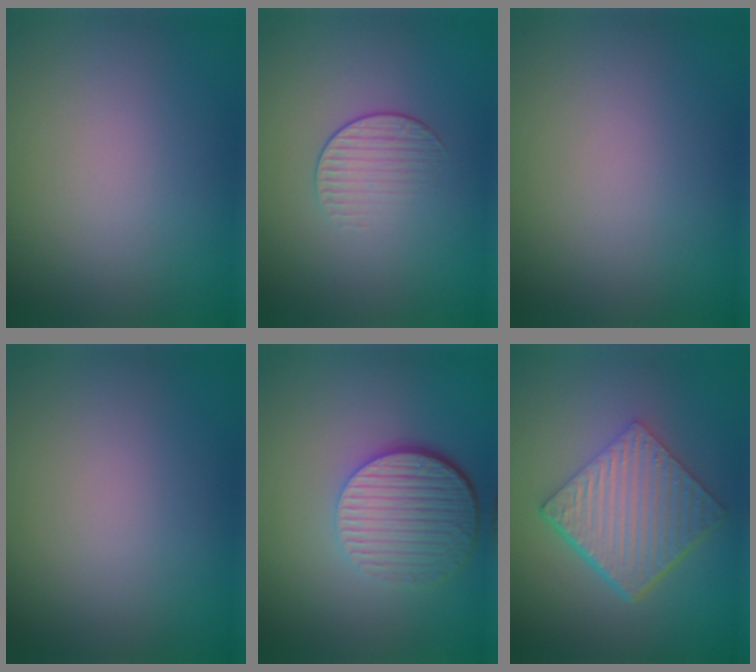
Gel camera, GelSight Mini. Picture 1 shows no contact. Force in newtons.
{"total": 1.7, "press": 1.0, "slide": 1.4}
{"total": 0.0}
{"total": 0.0}
{"total": 6.0, "press": 4.2, "slide": 4.3}
{"total": 7.0, "press": 4.6, "slide": 5.2}